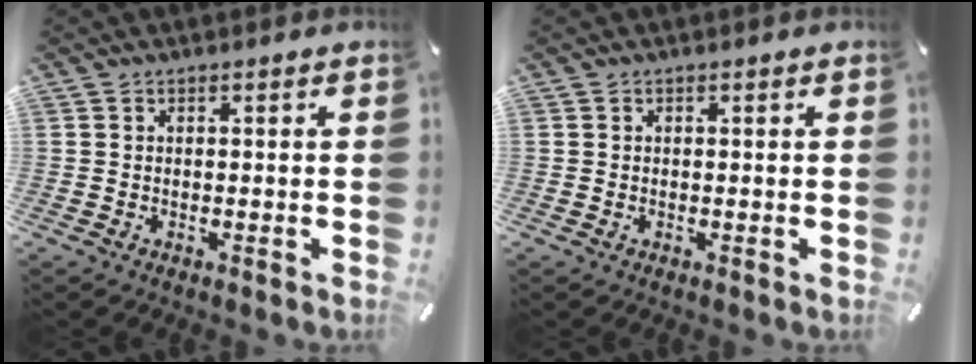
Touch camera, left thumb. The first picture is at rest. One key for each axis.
{"total": 0.0}